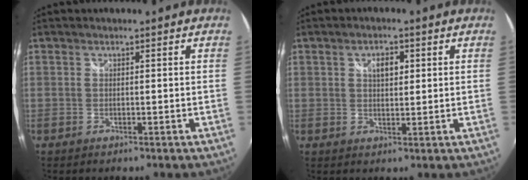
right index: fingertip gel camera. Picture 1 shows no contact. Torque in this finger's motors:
{"motor_torque": [0.03, -0.02, 0.10, 0.05]}